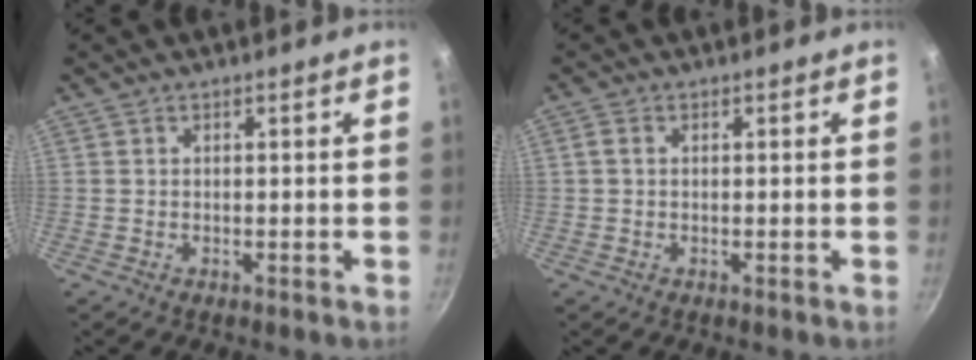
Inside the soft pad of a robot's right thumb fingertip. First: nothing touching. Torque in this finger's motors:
{"motor_torque": [0.39, -0.37, -0.10, -0.09, 0.08]}